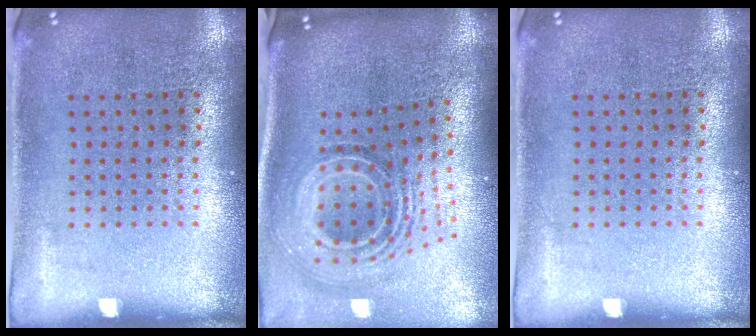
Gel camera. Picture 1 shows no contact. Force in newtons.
{"total": 2.3, "press": 1.5, "slide": 1.7}
{"total": 0.0}